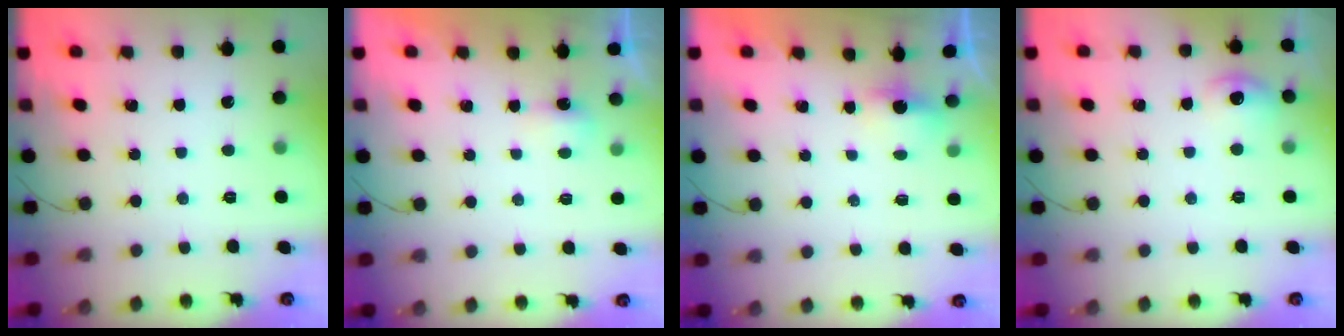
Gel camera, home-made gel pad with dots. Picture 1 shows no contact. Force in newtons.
{"total": 2.9, "press": 2.8, "slide": 0.6}
{"total": 2.7, "press": 2.6, "slide": 0.7}
{"total": 6.3, "press": 6.1, "slide": 1.7}